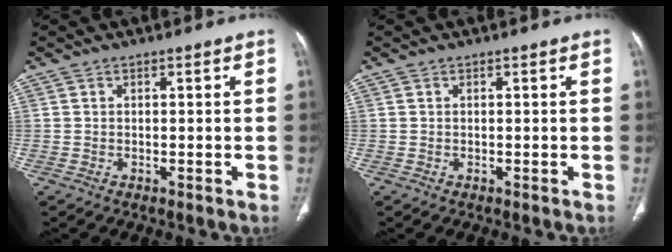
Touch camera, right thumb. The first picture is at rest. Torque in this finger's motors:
{"motor_torque": [-0.06, 0.09, -0.13, 0.10, 0.00]}